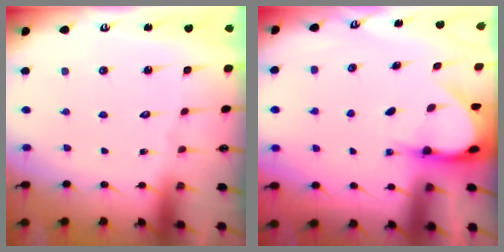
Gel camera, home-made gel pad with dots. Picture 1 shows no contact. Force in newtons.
{"total": 4.9, "press": 4.8, "slide": 0.7}